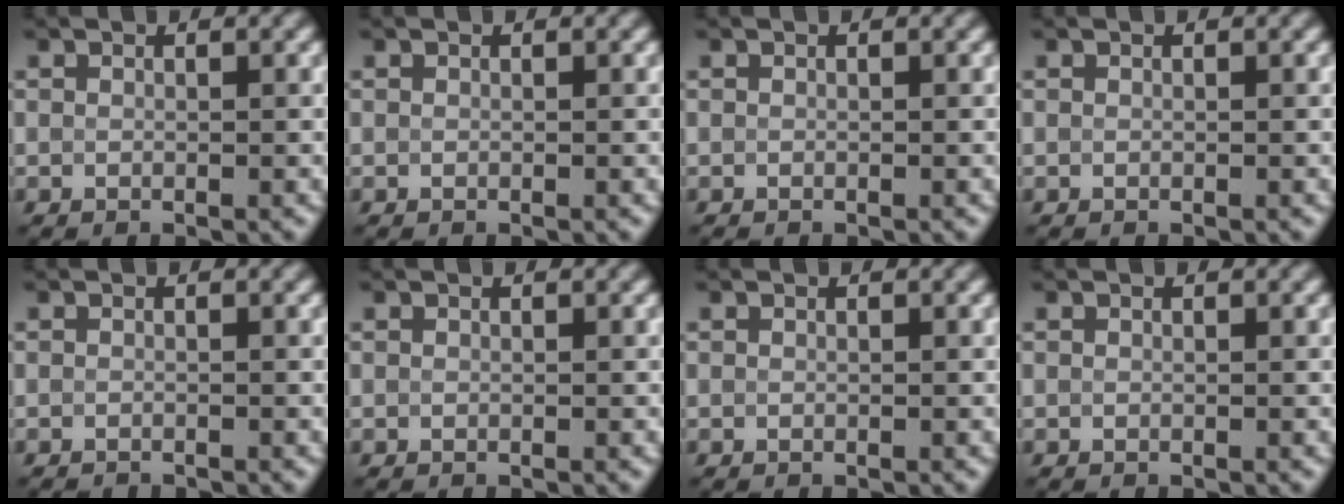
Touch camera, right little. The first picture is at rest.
{"total": 0.0}
{"total": 0.0}
{"total": 0.0}
{"total": 0.9, "force": [-0.9, 0.1, 0.1], "torque": [0.004, -0.007, -0.016]}
{"total": 0.0}
{"total": 0.0}
{"total": 0.0}